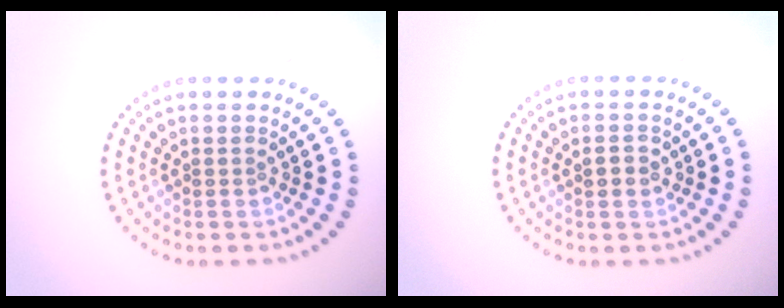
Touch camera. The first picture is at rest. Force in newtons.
{"total": 1.6, "press": 1.5, "slide": 0.3}